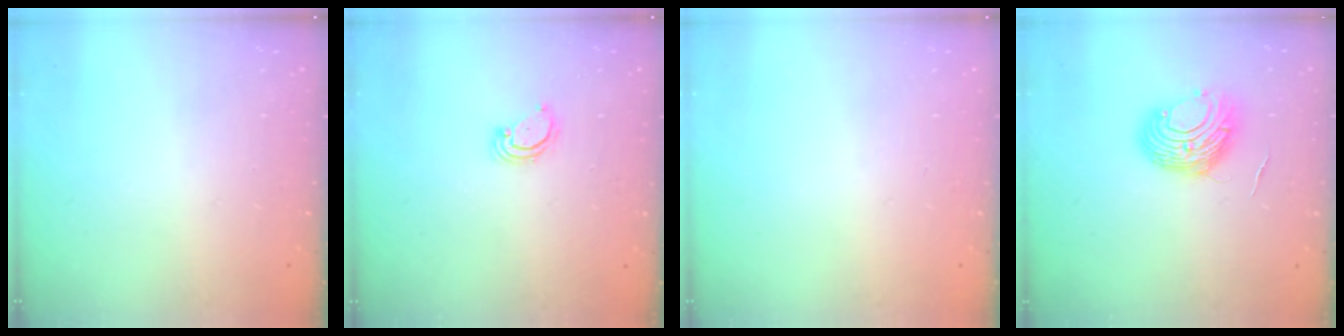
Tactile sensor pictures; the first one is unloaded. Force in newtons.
{"total": 2.8, "press": 2.8, "slide": 0.2}
{"total": 0.0}
{"total": 10.2, "press": 10.2, "slide": 0.8}